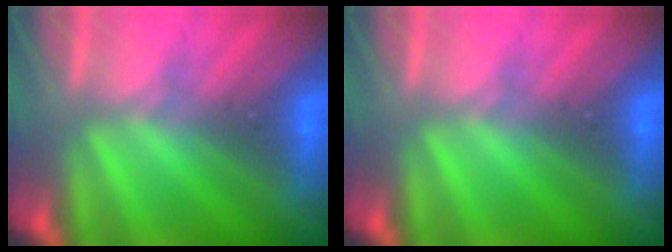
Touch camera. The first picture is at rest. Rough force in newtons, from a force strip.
{"total": 0.0}